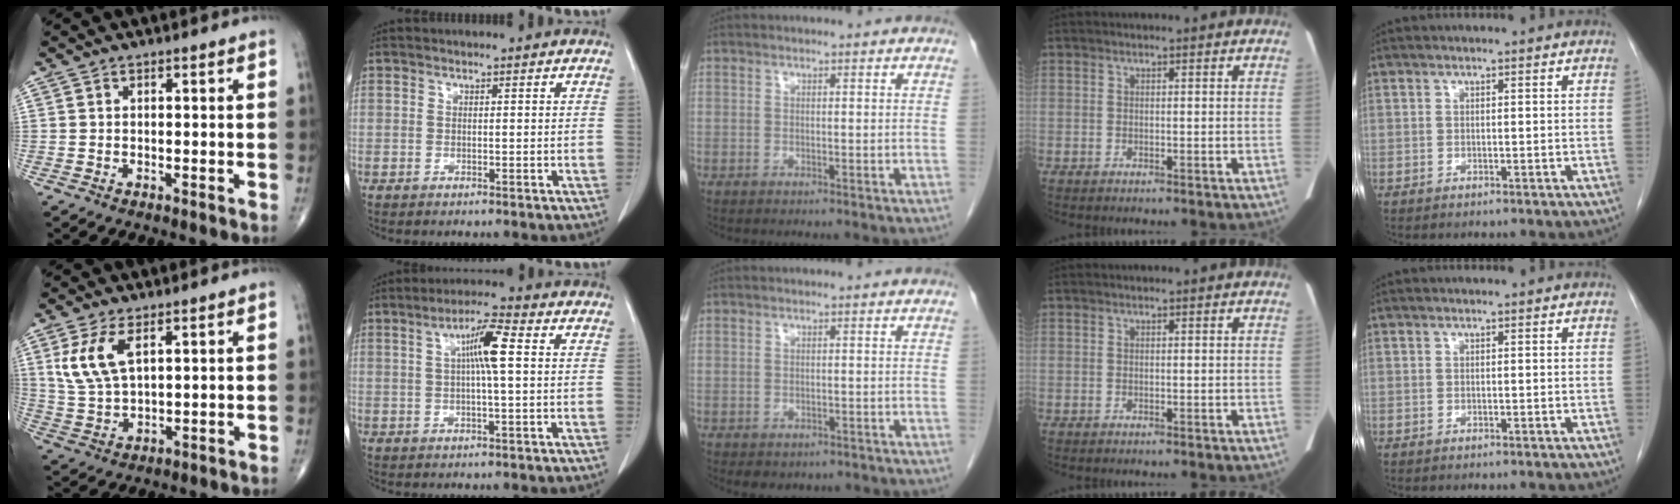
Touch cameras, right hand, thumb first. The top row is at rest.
{"thumb": {"total": 8.5, "force": [3.4, 3.9, 6.7], "torque": [-0.143, -0.007, 0.076]}, "index": {"total": 6.4, "force": [1.2, 0.3, 6.3], "torque": [-0.113, 0.010, 0.018]}, "middle": {"total": 2.8, "force": [-2.0, 1.7, 1.0], "torque": [-0.009, -0.001, -0.020]}}